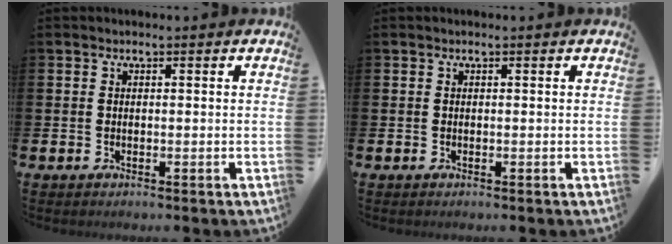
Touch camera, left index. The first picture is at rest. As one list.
[{"total": 0.0}]